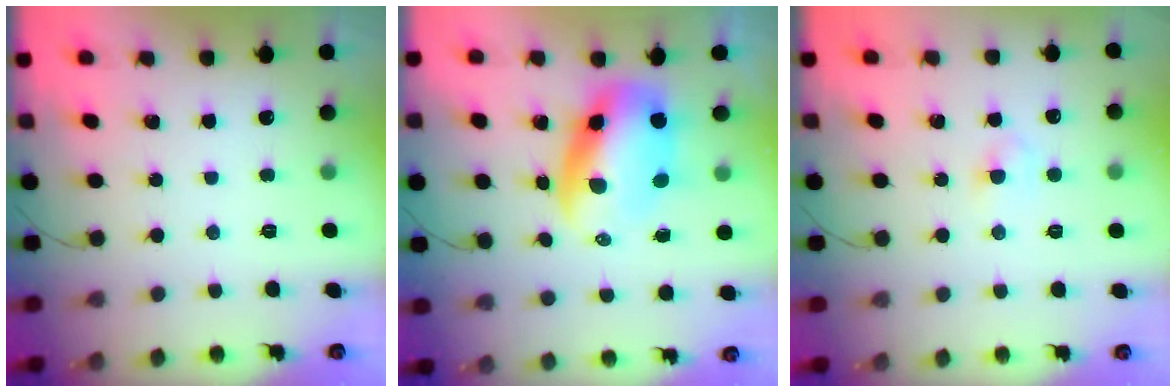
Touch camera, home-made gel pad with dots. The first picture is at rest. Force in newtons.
{"total": 10.0, "press": 9.7, "slide": 2.5}
{"total": 3.2, "press": 3.0, "slide": 1.0}